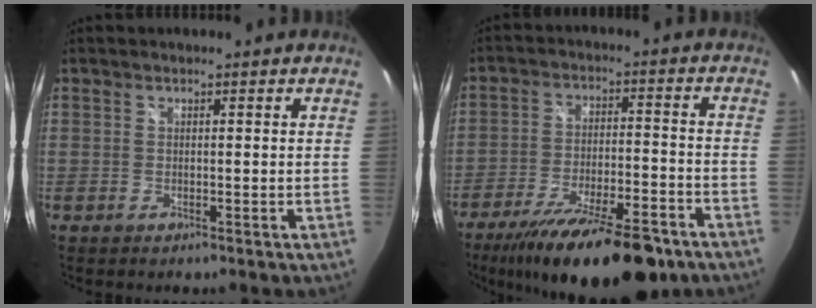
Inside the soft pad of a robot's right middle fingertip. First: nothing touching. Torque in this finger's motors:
{"motor_torque": [1.21, -0.93, 0.53, 0.21]}